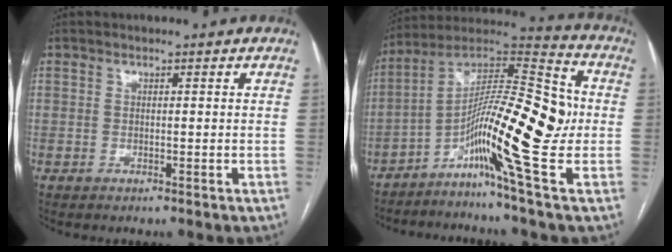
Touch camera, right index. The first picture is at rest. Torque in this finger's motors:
{"motor_torque": [2.14, 0.00, 1.05, 0.21]}